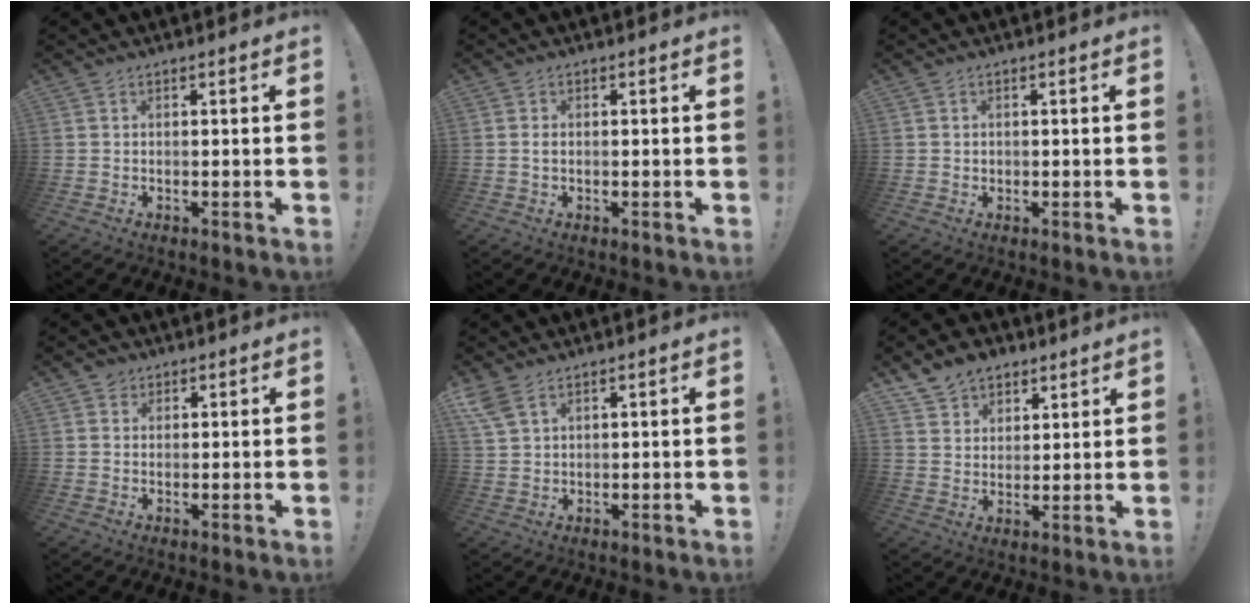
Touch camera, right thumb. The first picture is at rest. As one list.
[{"total": 0.8, "force": [-0.1, 0.5, 0.6], "torque": [-0.015, 0.005, -0.001]}, {"total": 0.7, "force": [0.1, 0.7, 0.1], "torque": [-0.002, 0.003, 0.002]}, {"total": 2.3, "force": [1.4, 1.8, 0.3], "torque": [-0.004, -0.001, 0.025]}, {"total": 5.2, "force": [3.3, 2.5, 3.1], "torque": [-0.055, -0.011, 0.065]}, {"total": 8.3, "force": [6.2, 5.4, 1.5], "torque": [-0.029, -0.038, 0.122]}]